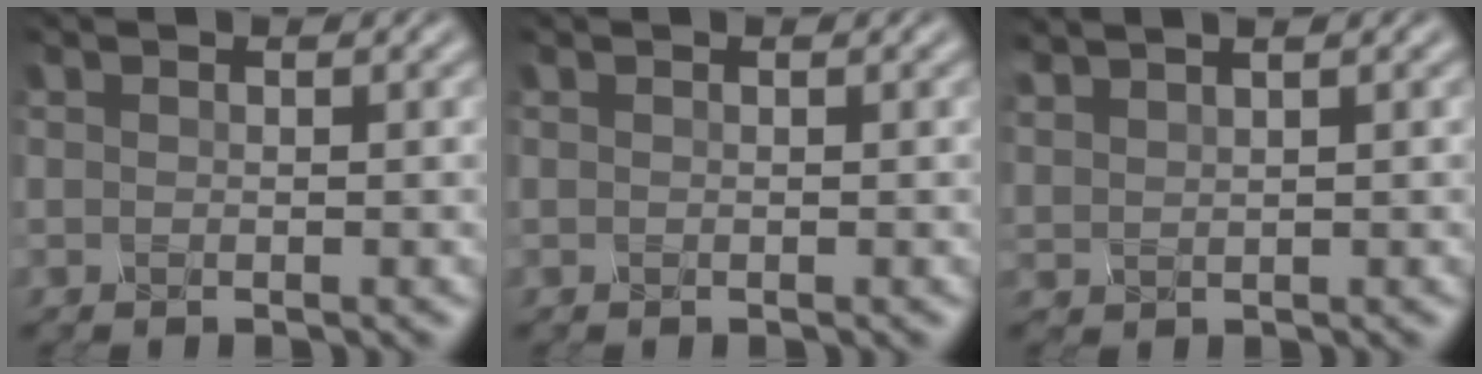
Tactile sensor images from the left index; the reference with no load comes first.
{"total": 0.0}
{"total": 2.6, "force": [2.2, 0.8, 1.1], "torque": [-0.008, 0.017, 0.022]}